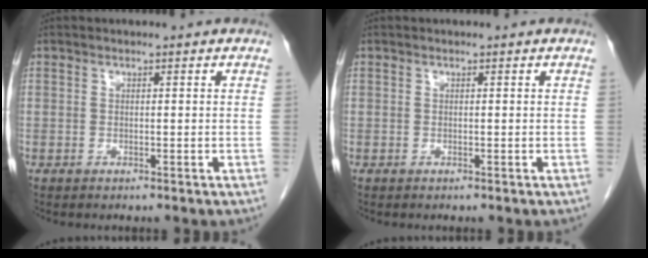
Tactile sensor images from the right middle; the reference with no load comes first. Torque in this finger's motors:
{"motor_torque": [-0.15, 0.01, -0.02, -0.01]}